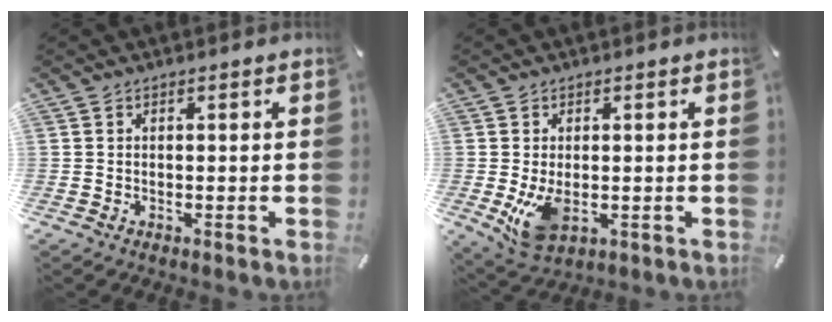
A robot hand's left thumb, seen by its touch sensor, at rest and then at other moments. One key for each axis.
{"total": 6.8, "fx": -0.5, "fy": 4.4, "fz": 5.2, "tx": -0.099, "ty": -0.013, "tz": -0.010}